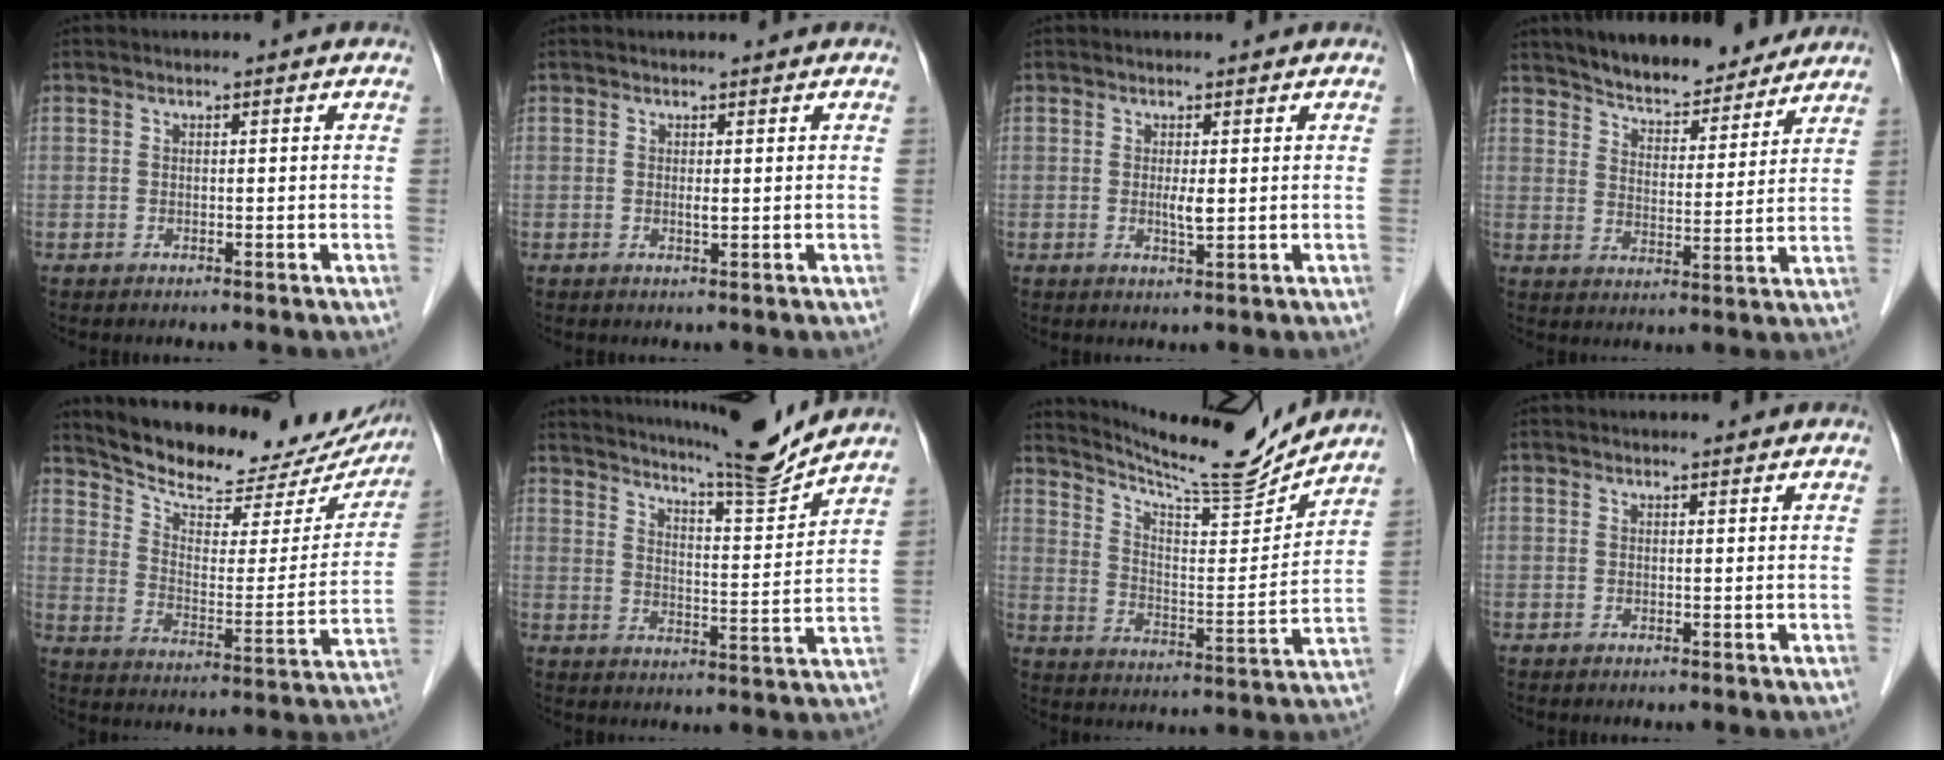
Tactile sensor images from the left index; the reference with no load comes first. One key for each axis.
{"total": 0.9, "fx": 0.4, "fy": 0.1, "fz": 0.8, "tx": -0.019, "ty": -0.001, "tz": 0.005}
{"total": 1.9, "fx": 0.3, "fy": 0.3, "fz": 1.8, "tx": -0.035, "ty": -0.003, "tz": 0.007}
{"total": 12.0, "fx": 10.8, "fy": 2.9, "fz": 4.2, "tx": -0.054, "ty": 0.002, "tz": 0.161}
{"total": 23.9, "fx": 21.5, "fy": 7.1, "fz": 7.7, "tx": -0.114, "ty": -0.028, "tz": 0.286}
{"total": 12.9, "fx": 12.2, "fy": -1.3, "fz": 4.0, "tx": -0.073, "ty": -0.029, "tz": 0.177}
{"total": 16.0, "fx": 15.2, "fy": 0.0, "fz": 4.7, "tx": -0.091, "ty": -0.032, "tz": 0.237}
{"total": 0.7, "fx": 0.7, "fy": 0.1, "fz": 0.0, "tx": -0.008, "ty": 0.001, "tz": 0.010}